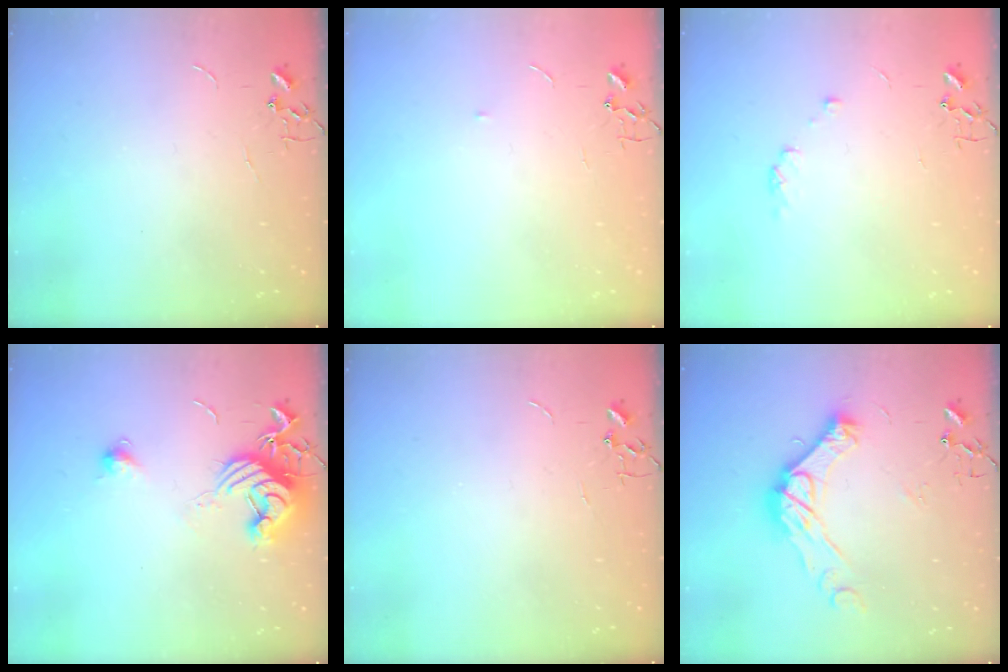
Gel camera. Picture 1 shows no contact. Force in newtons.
{"total": 3.4, "press": 3.3, "slide": 0.5}
{"total": 4.9, "press": 4.8, "slide": 0.6}
{"total": 12.3, "press": 12.3, "slide": 0.7}
{"total": 0.0}
{"total": 15.9, "press": 15.9, "slide": 1.2}